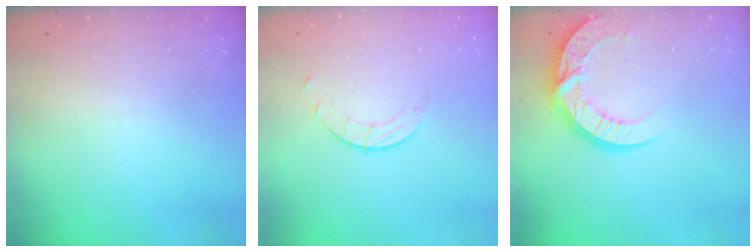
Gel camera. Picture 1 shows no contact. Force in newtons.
{"total": 2.6, "press": 2.6, "slide": 0.2}
{"total": 13.9, "press": 13.8, "slide": 1.4}